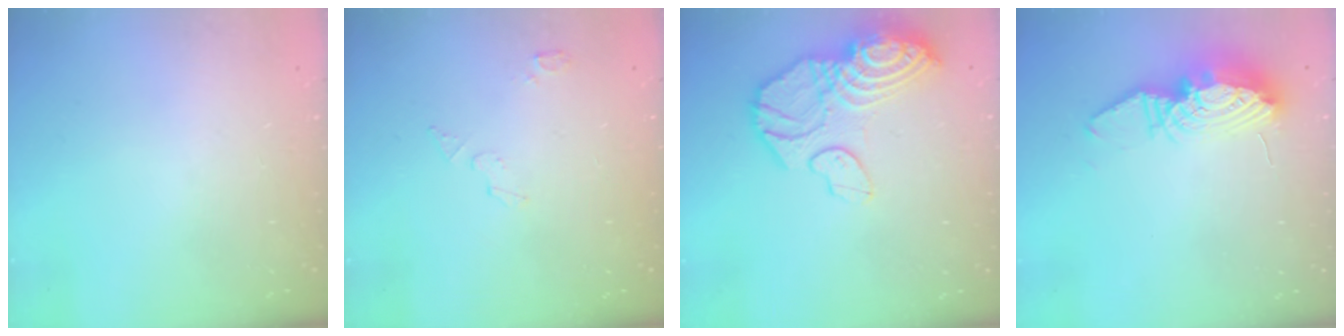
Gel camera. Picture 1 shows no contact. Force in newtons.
{"total": 4.9, "press": 4.8, "slide": 0.5}
{"total": 17.2, "press": 17.1, "slide": 1.8}
{"total": 13.4, "press": 13.4, "slide": 1.2}